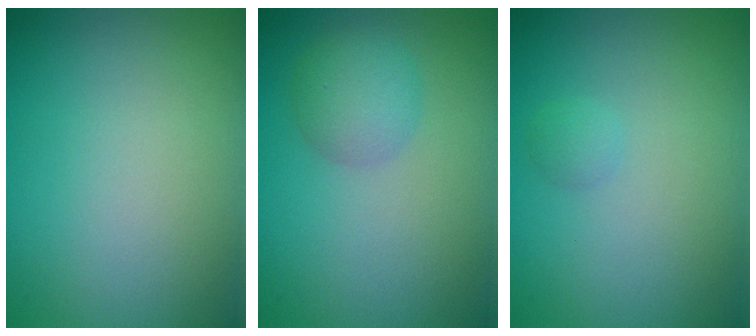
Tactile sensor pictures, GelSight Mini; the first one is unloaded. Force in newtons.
{"total": 2.9, "press": 2.9, "slide": 0.1}
{"total": 0.8, "press": 0.8, "slide": 0.0}